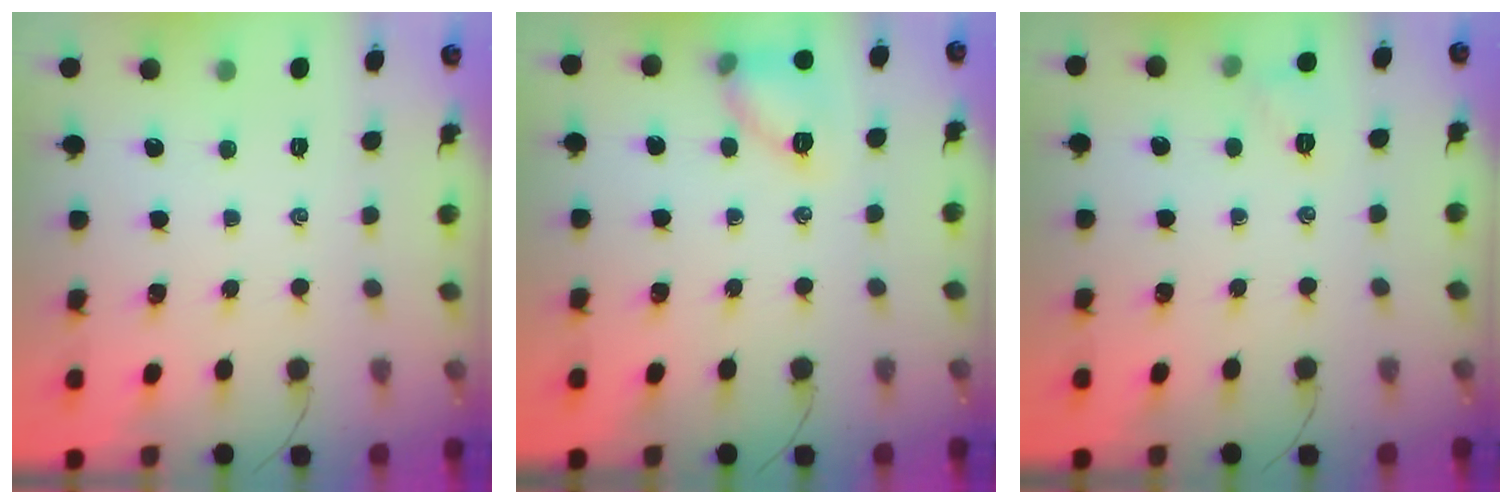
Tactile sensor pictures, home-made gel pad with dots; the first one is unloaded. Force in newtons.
{"total": 10.3, "press": 10.3, "slide": 0.2}
{"total": 5.7, "press": 5.6, "slide": 1.2}